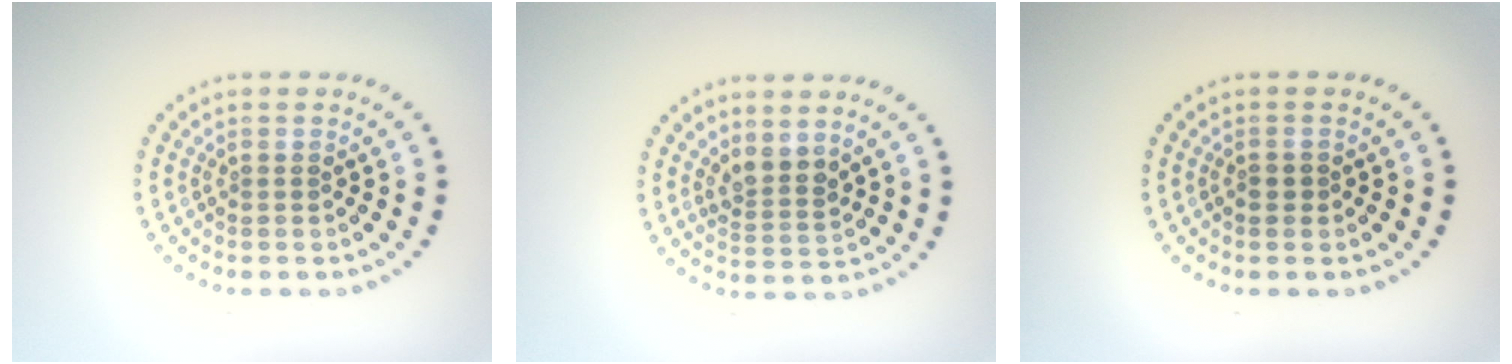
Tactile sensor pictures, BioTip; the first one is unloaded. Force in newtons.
{"total": 2.2, "press": 1.8, "slide": 1.2}
{"total": 1.0, "press": 1.0, "slide": 0.3}